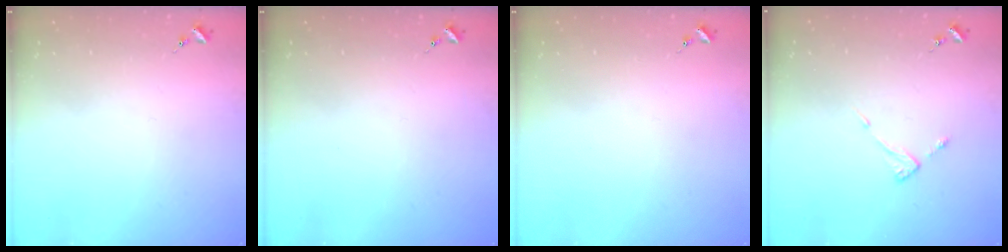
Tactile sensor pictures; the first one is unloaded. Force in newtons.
{"total": 0.0}
{"total": 0.0}
{"total": 3.6, "press": 3.6, "slide": 0.4}